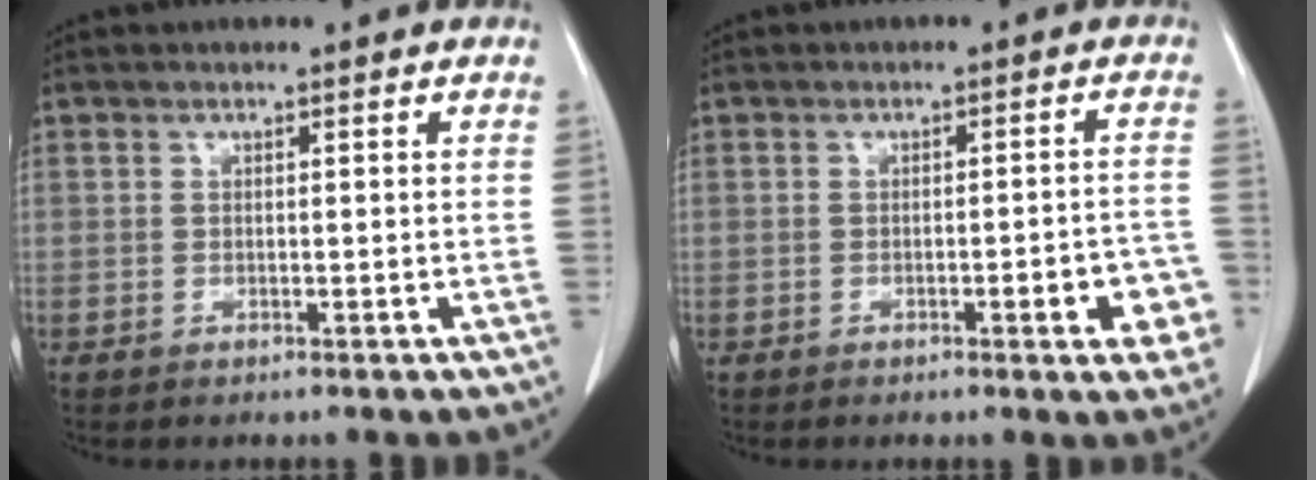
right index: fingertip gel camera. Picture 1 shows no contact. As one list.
[{"total": 5.9, "force": [-2.5, 1.3, 5.2], "torque": [-0.055, 0.006, -0.030]}]